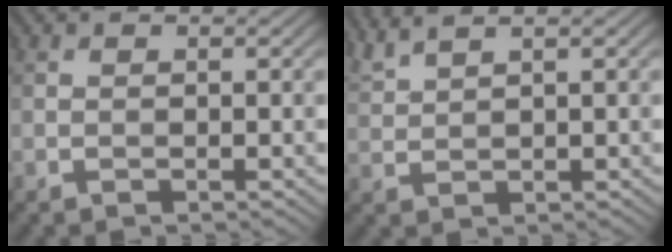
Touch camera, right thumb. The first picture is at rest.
{"total": 3.2, "force": [2.7, 0.4, 1.7], "torque": [-0.035, 0.011, 0.058]}